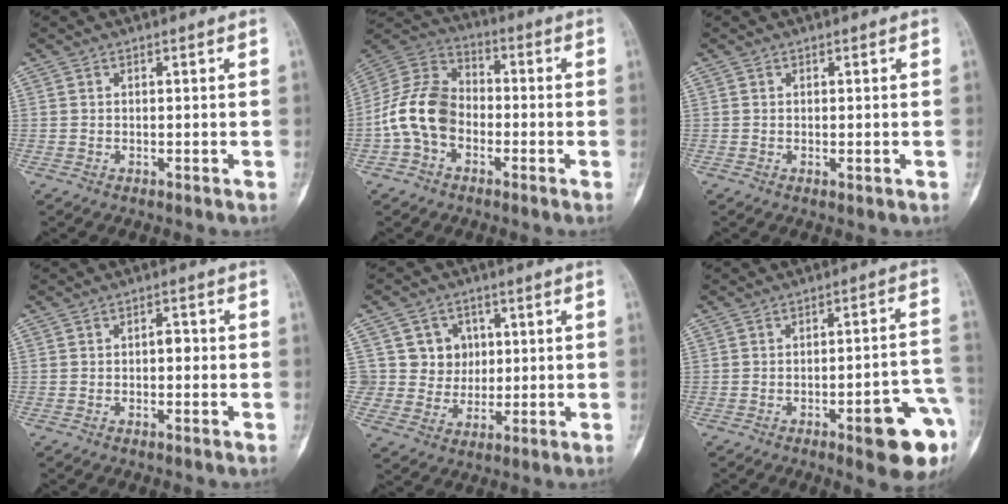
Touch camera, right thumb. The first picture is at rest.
{"total": 12.7, "force": [-3.1, 9.0, 8.3], "torque": [-0.157, 0.039, -0.072]}
{"total": 0.8, "force": [-0.1, 0.3, 0.7], "torque": [-0.015, -0.004, 0.000]}
{"total": 2.4, "force": [-0.1, 1.2, 2.0], "torque": [-0.020, 0.008, -0.006]}
{"total": 8.1, "force": [2.1, 7.8, 1.3], "torque": [0.025, 0.002, 0.036]}
{"total": 13.5, "force": [-5.9, 3.2, 11.7], "torque": [-0.114, 0.035, -0.065]}